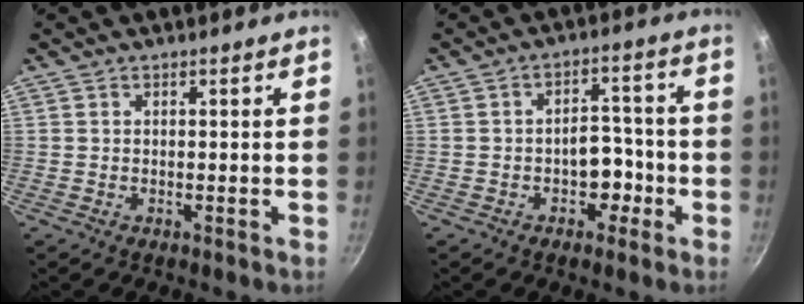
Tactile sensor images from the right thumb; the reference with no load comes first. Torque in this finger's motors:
{"motor_torque": [0.82, 0.52, 0.62, -0.43, 0.00]}